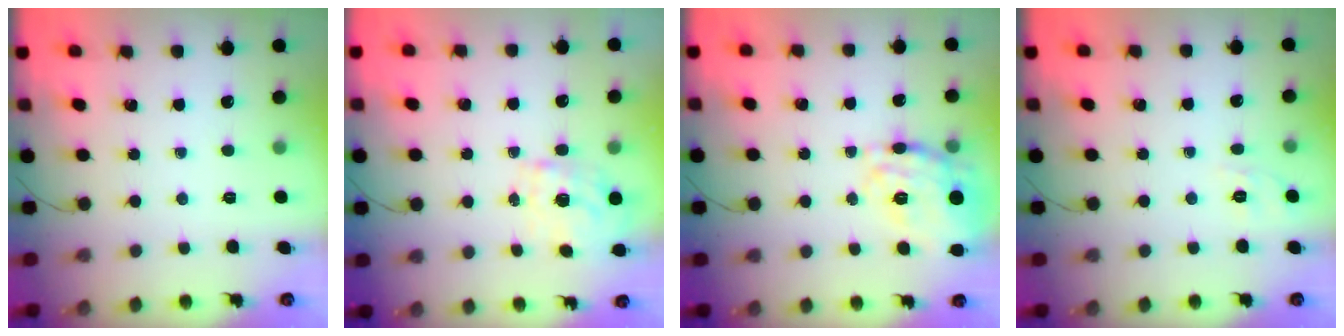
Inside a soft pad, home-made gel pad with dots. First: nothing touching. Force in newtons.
{"total": 0.9, "press": 0.7, "slide": 0.6}
{"total": 20.9, "press": 20.7, "slide": 2.2}
{"total": 1.5, "press": 0.0, "slide": 1.5}